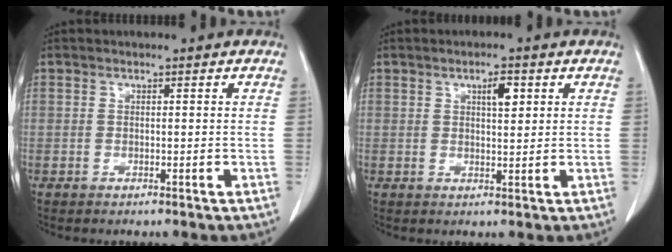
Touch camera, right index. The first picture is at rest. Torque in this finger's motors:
{"motor_torque": [0.06, 0.05, 0.05, 0.03]}